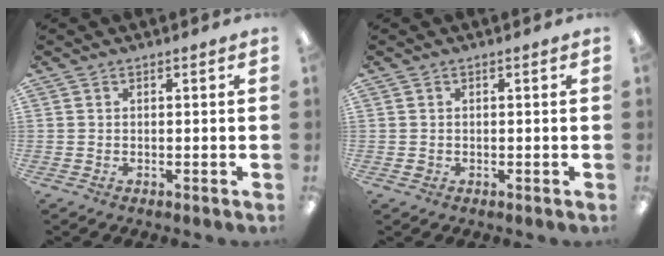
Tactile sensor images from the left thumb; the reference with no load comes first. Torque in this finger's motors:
{"motor_torque": [-0.26, 0.38, 0.16, 0.17, -0.01]}